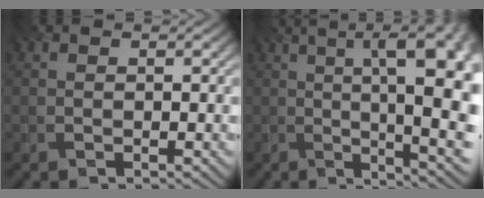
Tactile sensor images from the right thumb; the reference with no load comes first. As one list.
[{"total": 15.8, "force": [1.4, 4.9, 14.9], "torque": [-0.175, 0.037, 0.029]}]